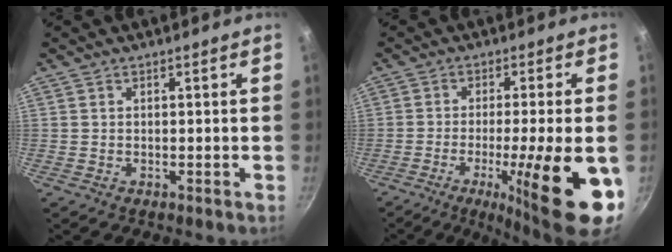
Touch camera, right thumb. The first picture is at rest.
{"total": 17.4, "force": [-5.6, 3.0, 16.2], "torque": [-0.228, 0.002, -0.078]}